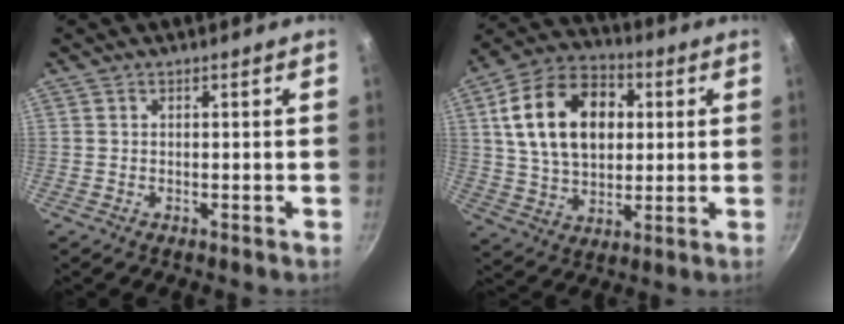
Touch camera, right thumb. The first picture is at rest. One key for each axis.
{"total": 19.7, "fx": 4.1, "fy": 13.5, "fz": 13.8, "tx": -0.212, "ty": 0.012, "tz": 0.063}